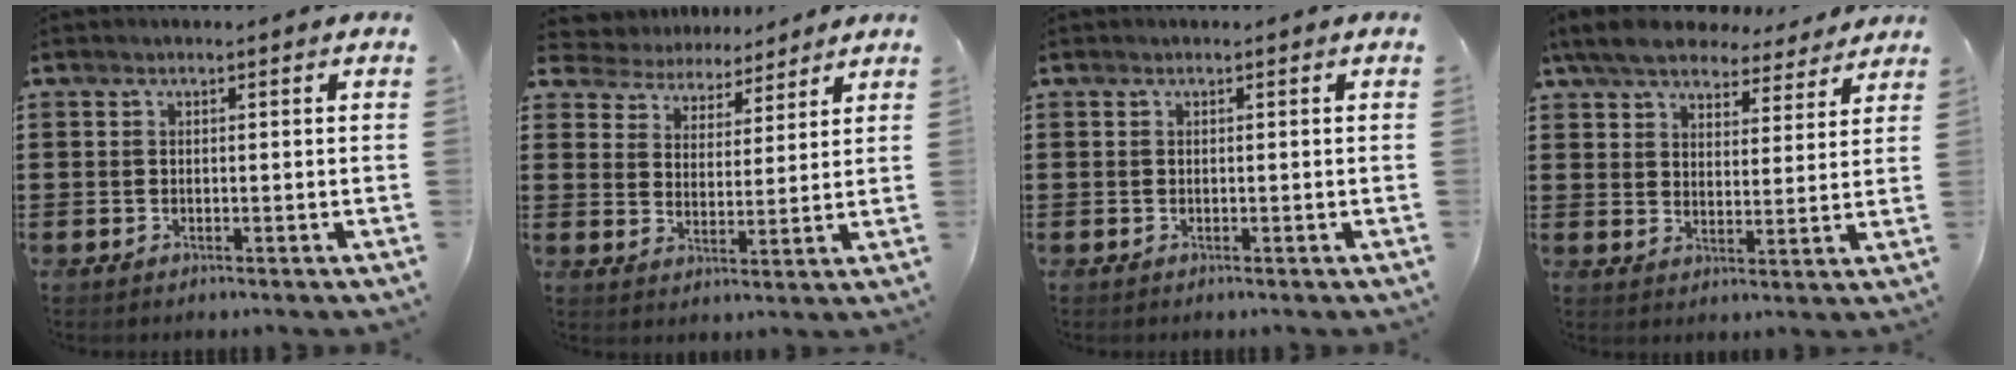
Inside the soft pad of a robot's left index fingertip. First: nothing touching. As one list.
[{"total": 4.9, "force": [4.7, 1.4, -0.3], "torque": [-0.027, -0.028, 0.082]}, {"total": 0.0}, {"total": 7.0, "force": [6.4, 1.7, 2.1], "torque": [-0.070, -0.026, 0.114]}]